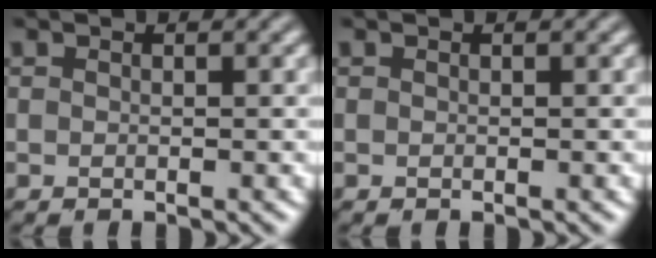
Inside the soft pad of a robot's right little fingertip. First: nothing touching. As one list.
[{"total": 0.0}]